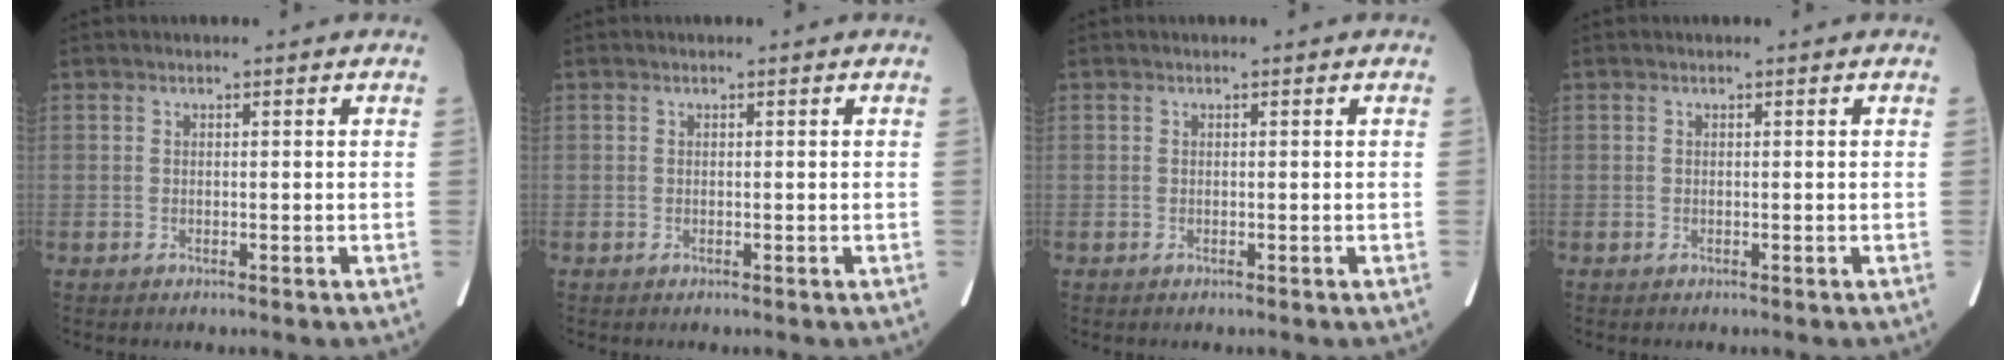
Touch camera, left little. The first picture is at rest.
{"total": 0.0}
{"total": 0.0}
{"total": 0.0}